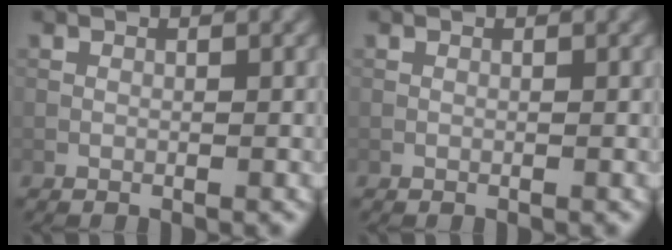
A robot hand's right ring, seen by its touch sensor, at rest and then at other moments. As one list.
[{"total": 0.0}]